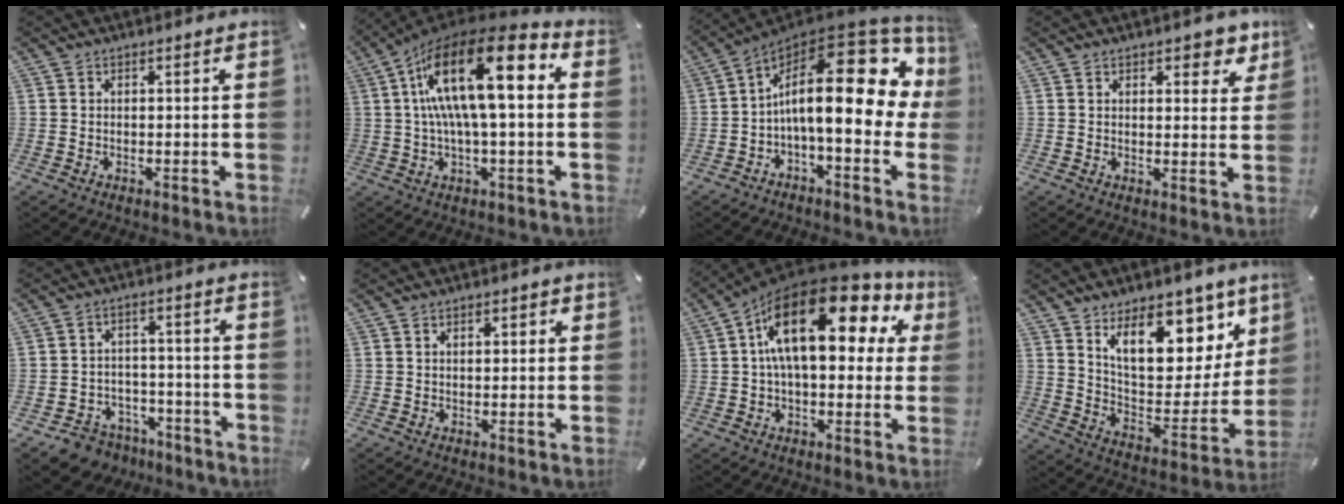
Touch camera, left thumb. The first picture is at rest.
{"total": 20.7, "force": [4.5, 7.3, 18.9], "torque": [-0.340, -0.023, 0.068]}
{"total": 23.2, "force": [3.7, 10.1, 20.5], "torque": [-0.344, -0.050, 0.064]}
{"total": 5.5, "force": [3.7, 3.0, 2.7], "torque": [-0.014, -0.022, 0.059]}
{"total": 6.5, "force": [-4.6, 4.4, 1.2], "torque": [-0.017, 0.031, -0.085]}
{"total": 1.8, "force": [0.5, 1.1, 1.4], "torque": [-0.021, 0.004, 0.005]}
{"total": 21.1, "force": [7.5, 9.8, 17.2], "torque": [-0.290, -0.037, 0.116]}
{"total": 18.3, "force": [12.1, 9.6, 9.8], "torque": [-0.147, -0.085, 0.212]}